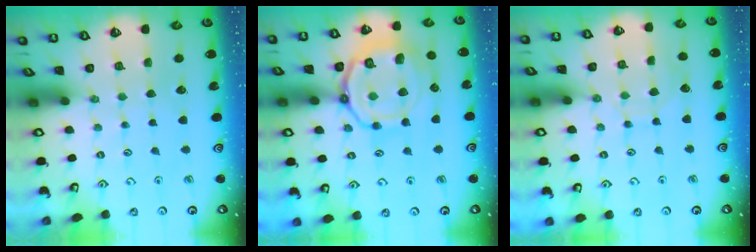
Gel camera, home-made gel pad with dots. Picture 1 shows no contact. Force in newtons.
{"total": 17.0, "press": 17.0, "slide": 1.6}
{"total": 7.1, "press": 7.1, "slide": 0.4}